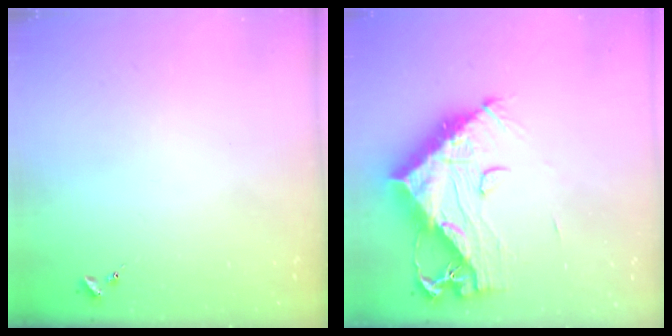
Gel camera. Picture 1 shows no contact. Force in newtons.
{"total": 15.8, "press": 15.7, "slide": 1.7}